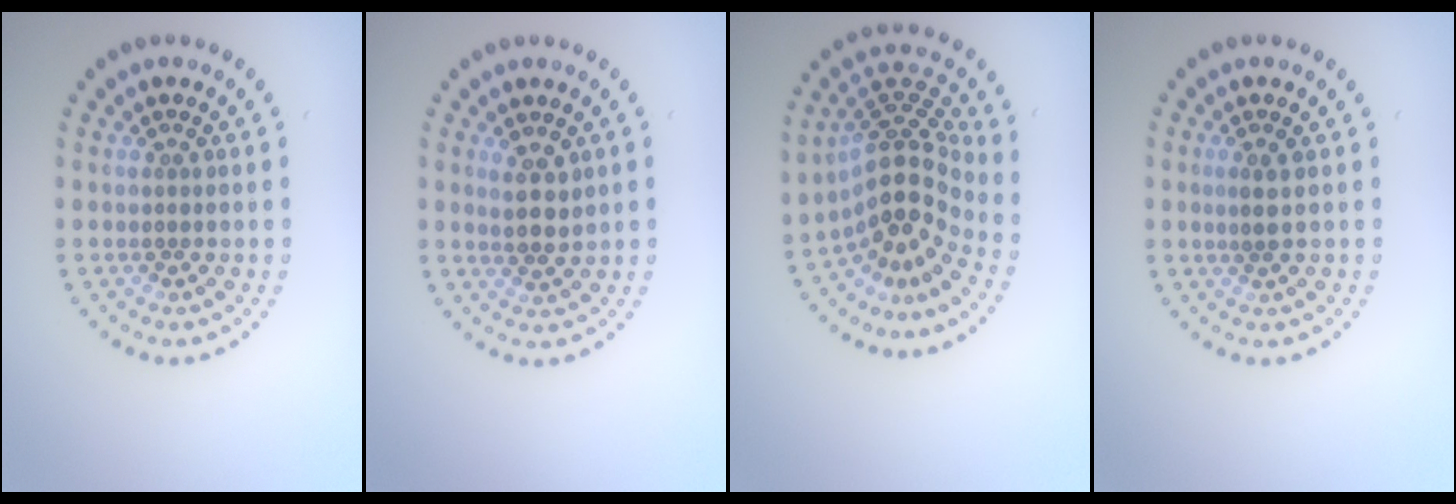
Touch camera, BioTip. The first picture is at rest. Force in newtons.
{"total": 2.0, "press": 1.9, "slide": 0.8}
{"total": 5.2, "press": 3.7, "slide": 3.7}
{"total": 1.2, "press": 1.0, "slide": 0.7}